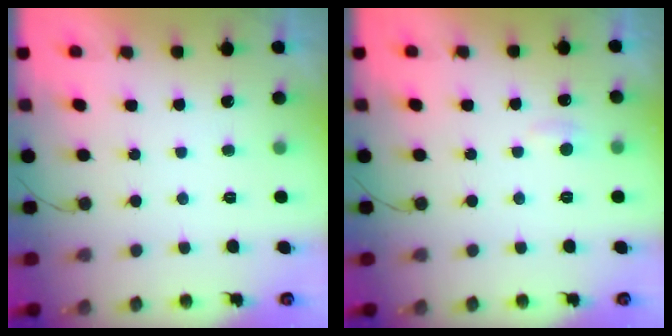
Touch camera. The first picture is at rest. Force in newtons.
{"total": 3.9, "press": 3.8, "slide": 0.4}